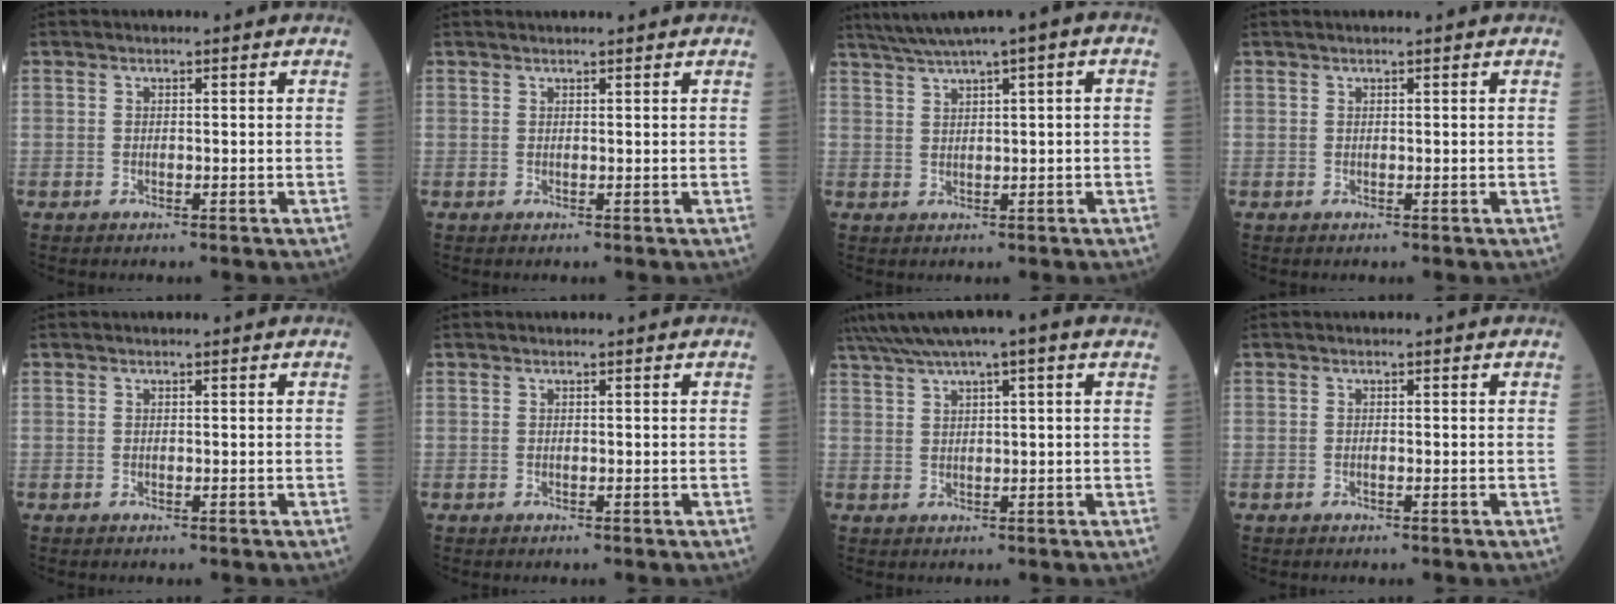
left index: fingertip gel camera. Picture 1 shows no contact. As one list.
[{"total": 2.3, "force": [2.1, 0.0, 0.8], "torque": [-0.005, 0.019, 0.029]}, {"total": 6.3, "force": [3.5, 0.1, 5.3], "torque": [-0.098, 0.029, 0.063]}, {"total": 1.3, "force": [1.2, -0.1, 0.7], "torque": [-0.008, 0.018, 0.022]}, {"total": 0.0}, {"total": 0.0}, {"total": 8.5, "force": [5.9, 0.4, 6.2], "torque": [-0.112, 0.046, 0.096]}, {"total": 0.0}]